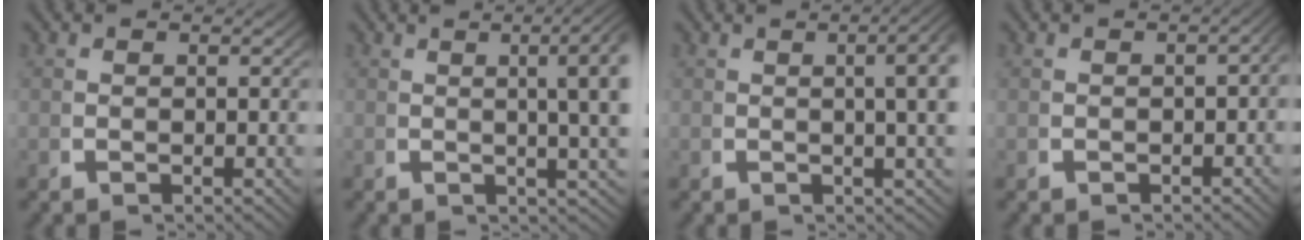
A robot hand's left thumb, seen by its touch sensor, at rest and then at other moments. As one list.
[{"total": 9.7, "force": [3.4, 4.4, 8.0], "torque": [-0.068, 0.037, 0.029]}, {"total": 8.1, "force": [2.5, 3.7, 6.8], "torque": [-0.054, 0.032, 0.017]}, {"total": 1.7, "force": [-0.9, 0.9, 1.1], "torque": [-0.012, 0.002, -0.013]}]